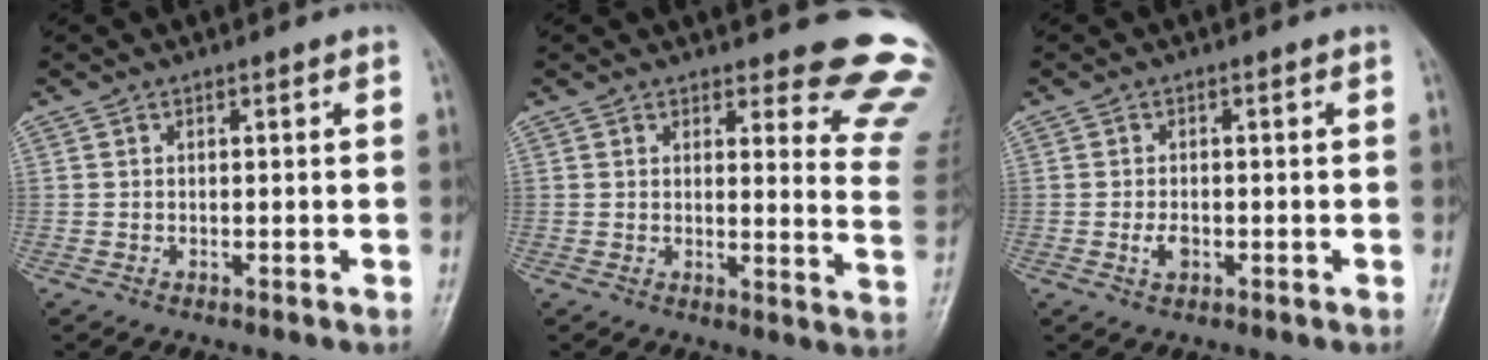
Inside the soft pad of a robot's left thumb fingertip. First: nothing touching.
{"total": 13.1, "force": [12.2, 2.7, 3.9], "torque": [-0.001, -0.128, 0.108]}
{"total": 2.2, "force": [-0.6, 1.3, 1.6], "torque": [-0.030, 0.001, -0.011]}